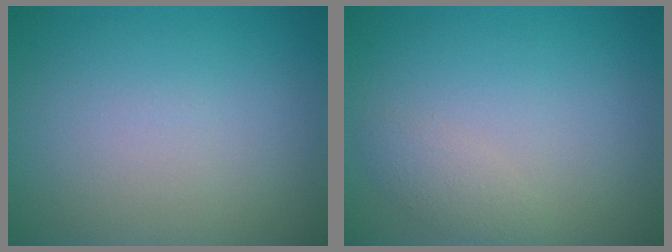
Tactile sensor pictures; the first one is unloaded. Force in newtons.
{"total": 1.4, "press": 1.4, "slide": 0.1}